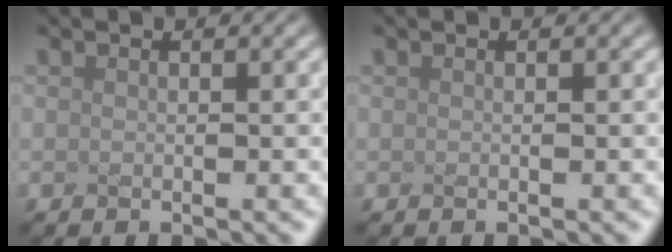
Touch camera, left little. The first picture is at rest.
{"total": 0.0}